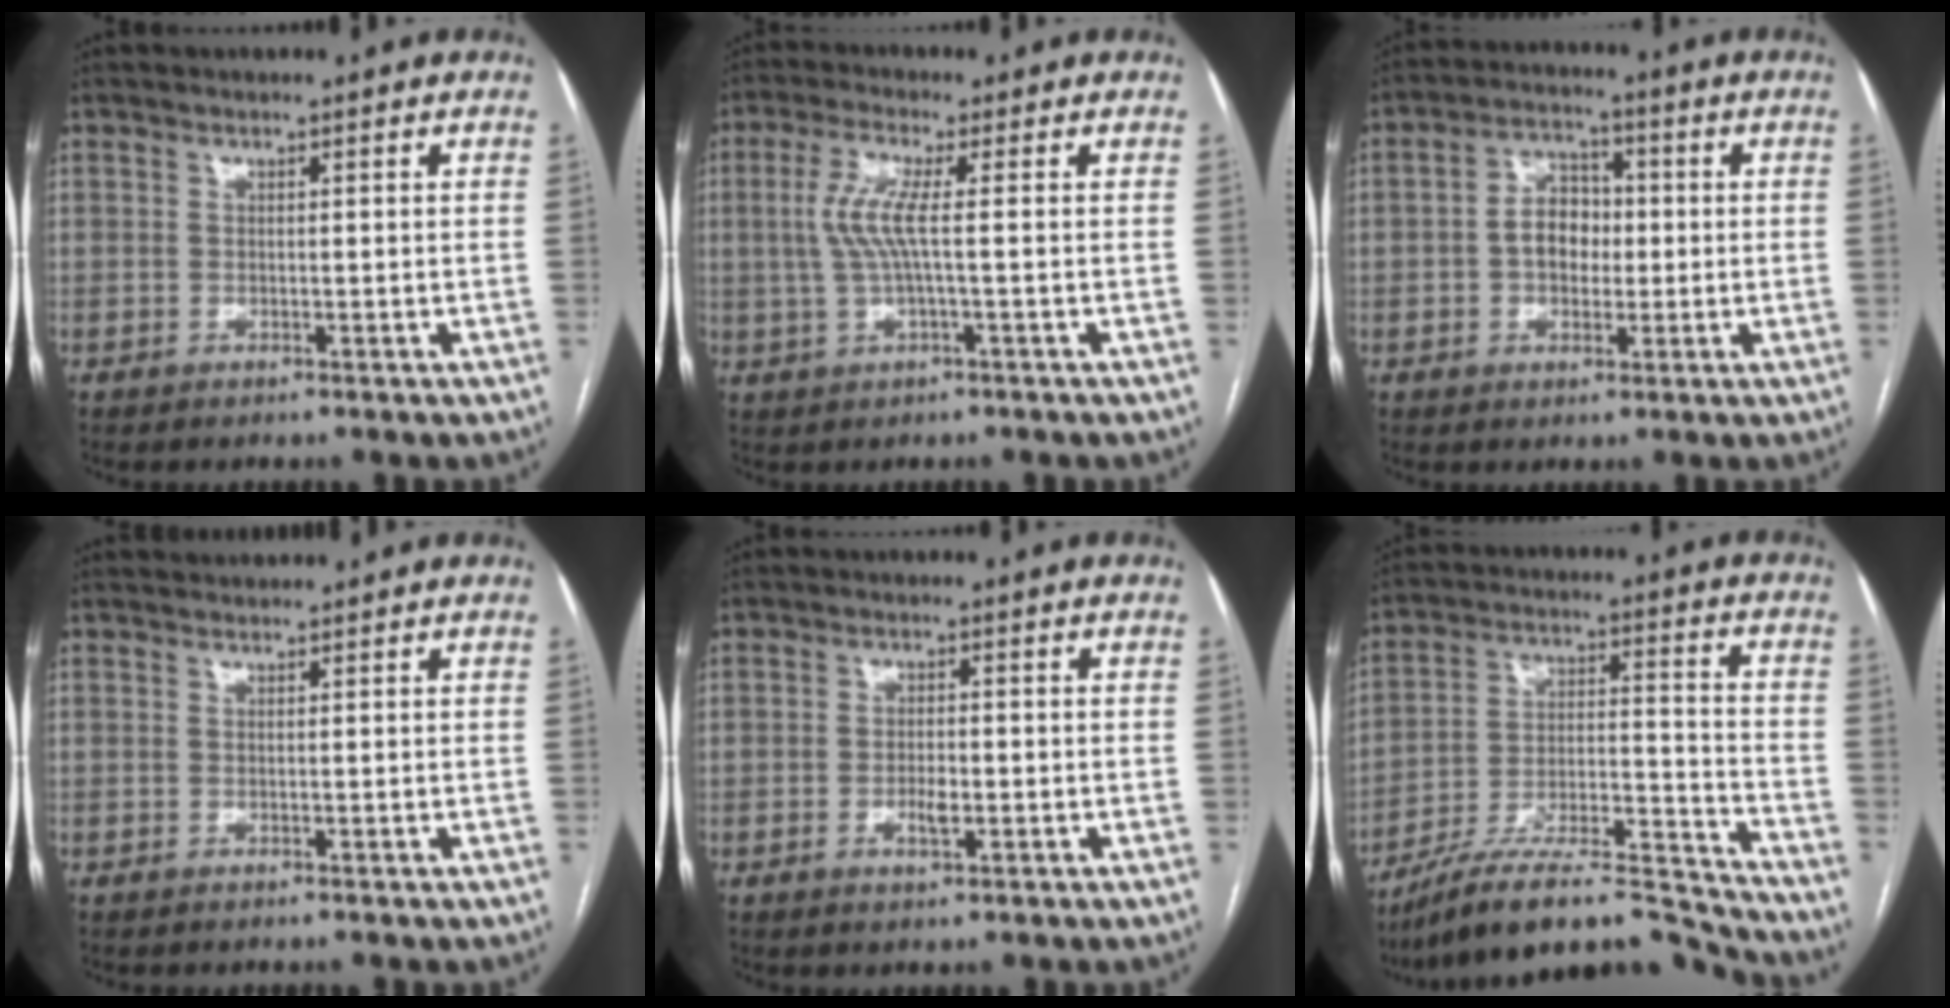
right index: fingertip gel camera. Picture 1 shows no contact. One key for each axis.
{"total": 5.5, "fx": 0.4, "fy": 0.5, "fz": 5.5, "tx": -0.126, "ty": 0.009, "tz": 0.007}
{"total": 6.4, "fx": -0.3, "fy": 4.4, "fz": 4.7, "tx": -0.087, "ty": 0.021, "tz": -0.006}
{"total": 2.3, "fx": 2.2, "fy": 0.1, "fz": 0.5, "tx": -0.019, "ty": 0.032, "tz": 0.028}
{"total": 2.6, "fx": -0.9, "fy": 0.8, "fz": 2.3, "tx": -0.043, "ty": 0.001, "tz": -0.014}
{"total": 17.3, "fx": -15.7, "fy": 1.3, "fz": 7.1, "tx": -0.118, "ty": 0.031, "tz": -0.270}